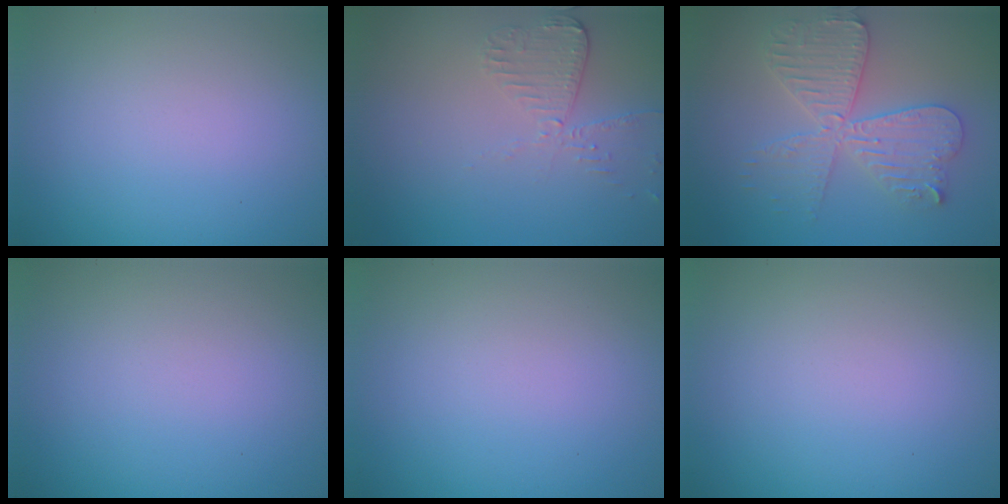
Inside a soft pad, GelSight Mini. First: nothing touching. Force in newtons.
{"total": 2.6, "press": 2.3, "slide": 1.2}
{"total": 4.8, "press": 4.7, "slide": 0.7}
{"total": 0.0}
{"total": 0.0}
{"total": 0.0}